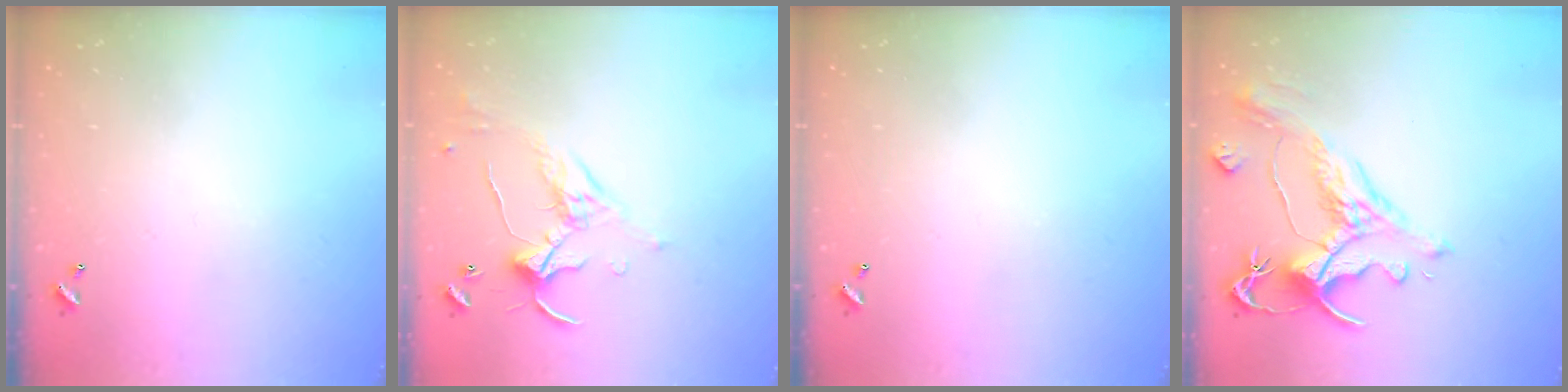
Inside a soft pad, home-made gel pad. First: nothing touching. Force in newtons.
{"total": 1.2, "press": 0.8, "slide": 0.8}
{"total": 0.0}
{"total": 1.7, "press": 0.9, "slide": 1.5}